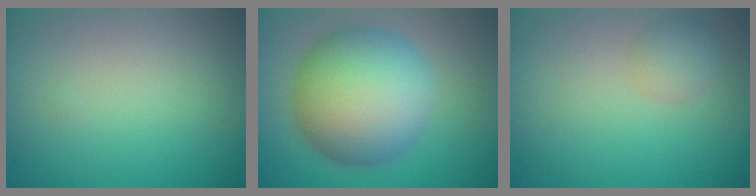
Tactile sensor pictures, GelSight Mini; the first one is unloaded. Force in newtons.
{"total": 11.1, "press": 11.1, "slide": 0.3}
{"total": 1.9, "press": 1.9, "slide": 0.1}